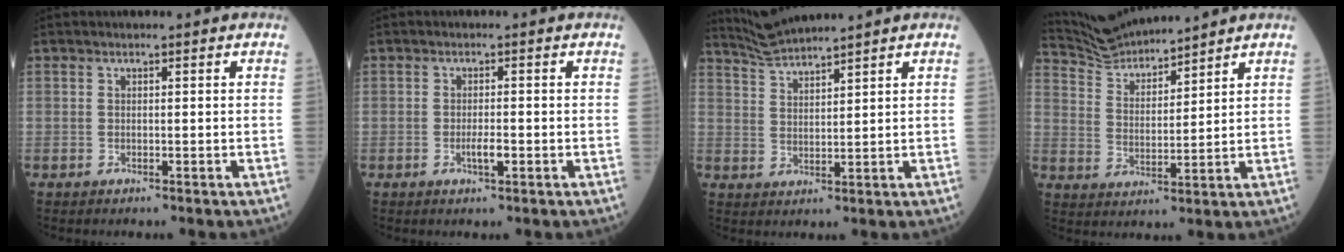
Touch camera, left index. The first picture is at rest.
{"total": 1.9, "force": [-0.9, 0.3, 1.7], "torque": [-0.030, -0.007, -0.017]}
{"total": 4.7, "force": [4.4, -1.5, 0.5], "torque": [-0.022, 0.001, 0.095]}
{"total": 8.2, "force": [8.1, -0.4, 0.8], "torque": [-0.035, 0.016, 0.172]}